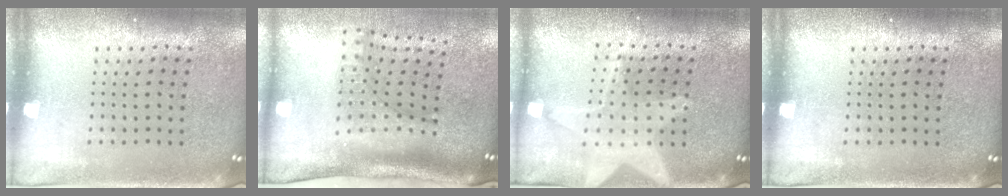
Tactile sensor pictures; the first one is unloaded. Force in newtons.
{"total": 2.2, "press": 1.5, "slide": 1.6}
{"total": 1.9, "press": 1.6, "slide": 1.0}
{"total": 0.0}